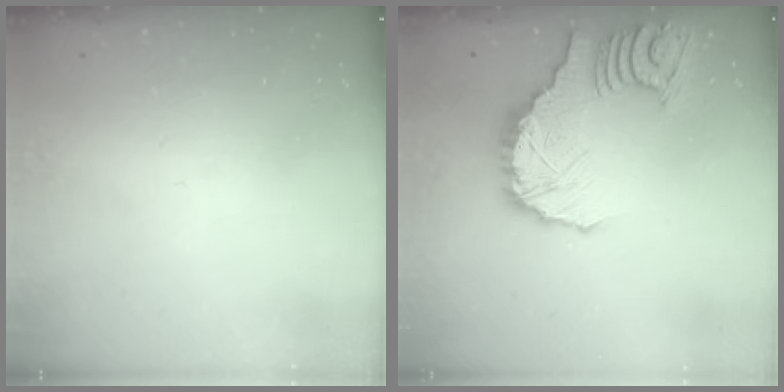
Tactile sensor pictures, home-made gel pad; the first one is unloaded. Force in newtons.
{"total": 14.2, "press": 14.1, "slide": 2.0}